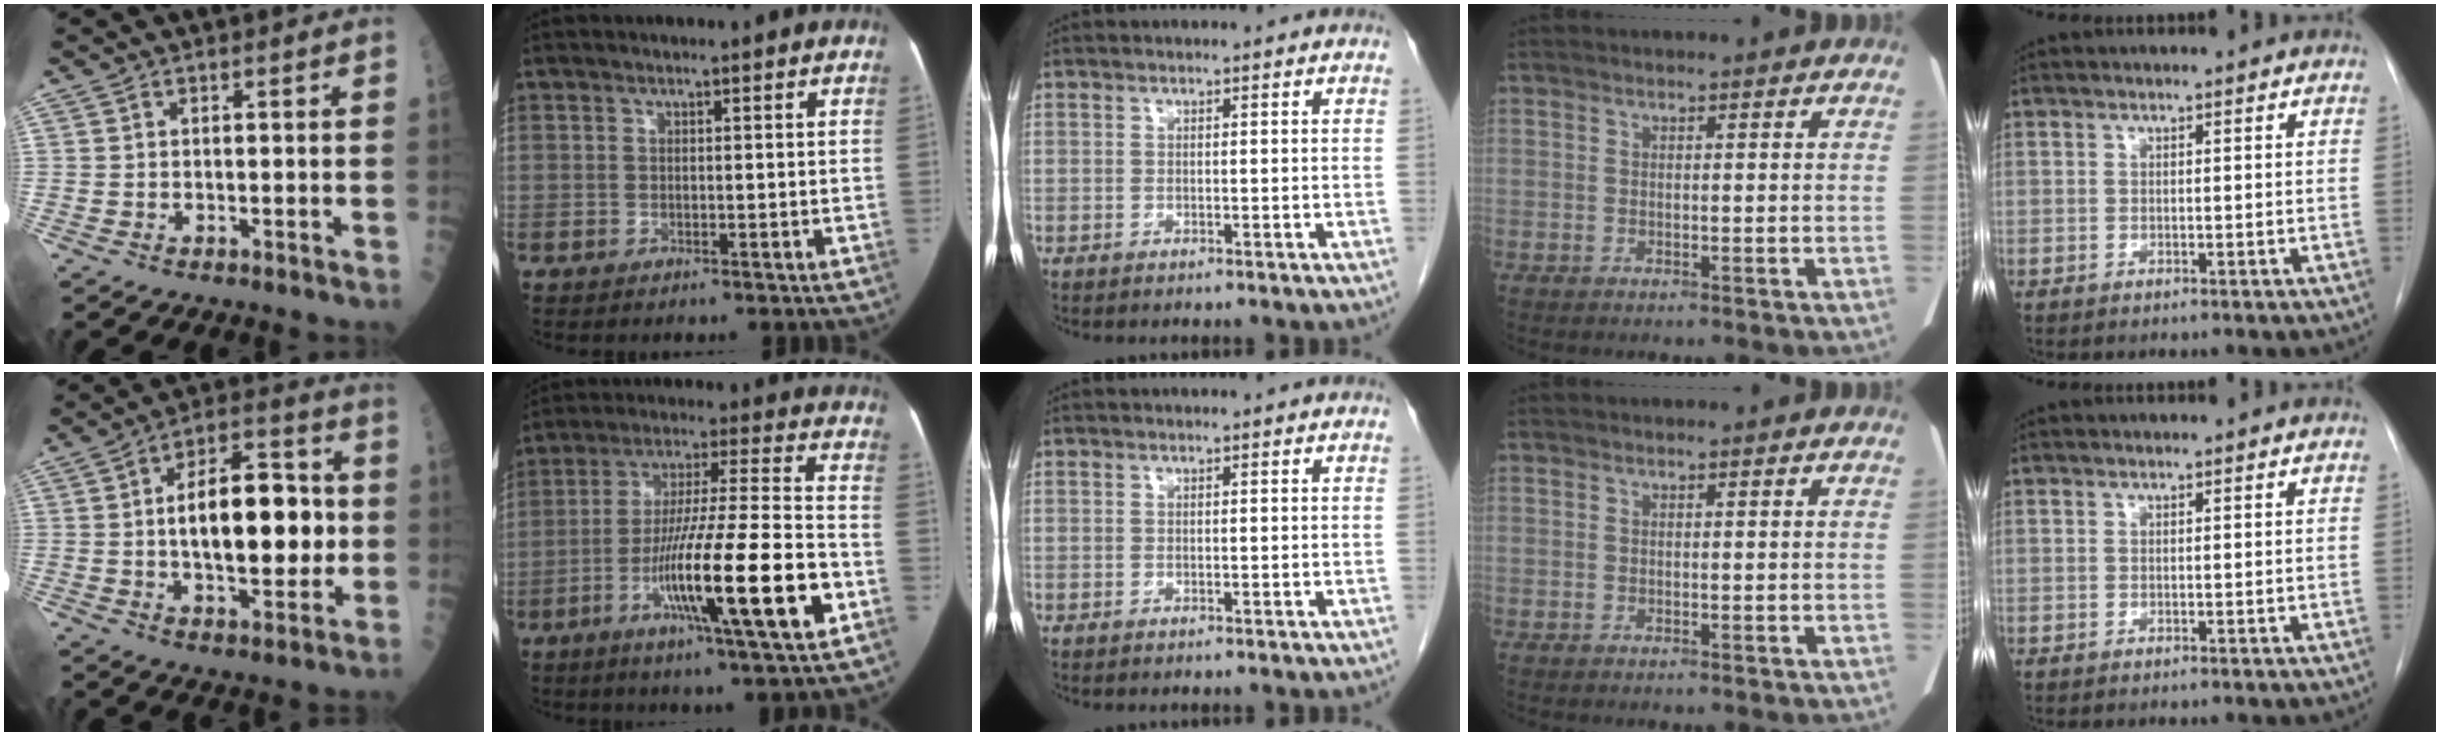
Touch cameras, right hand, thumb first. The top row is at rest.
{"thumb": {"total": 18.6, "force": [0.2, 8.9, 16.3], "torque": [-0.220, 0.020, 0.003]}, "index": {"total": 19.5, "force": [-7.2, 0.2, 18.2], "torque": [-0.298, -0.017, -0.121]}}